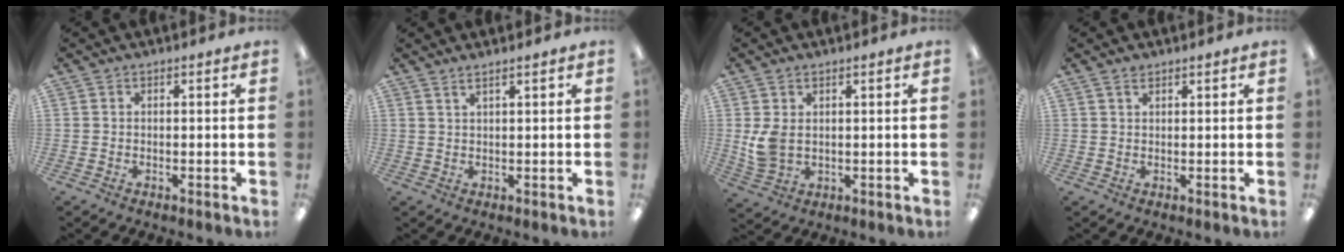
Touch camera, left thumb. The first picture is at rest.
{"total": 1.8, "force": [1.5, 0.0, 0.9], "torque": [-0.020, -0.001, 0.027]}
{"total": 5.6, "force": [1.3, 3.6, 4.1], "torque": [-0.090, -0.004, 0.022]}
{"total": 1.7, "force": [1.3, 0.7, 0.7], "torque": [-0.016, -0.001, 0.025]}